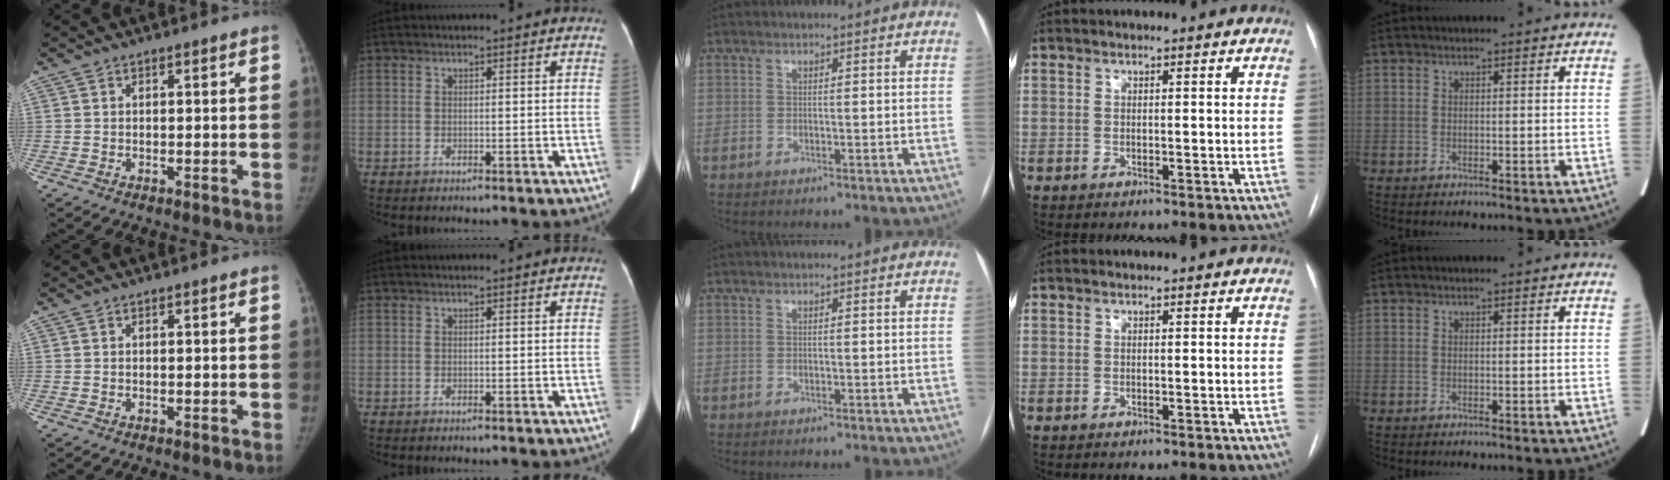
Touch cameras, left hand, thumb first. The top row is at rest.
{}